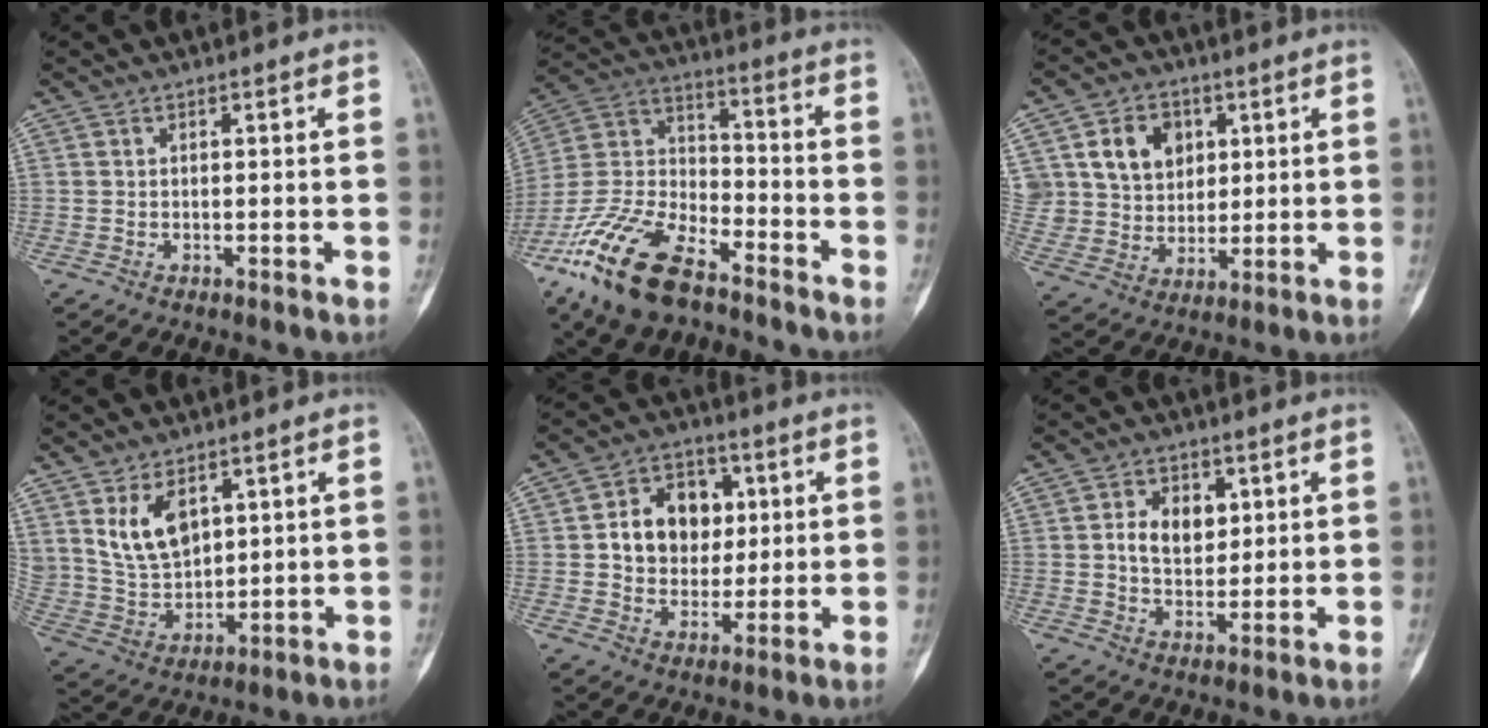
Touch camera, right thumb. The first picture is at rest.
{"total": 20.0, "force": [-12.9, 8.6, 12.5], "torque": [-0.257, 0.049, -0.247]}
{"total": 13.1, "force": [4.6, 10.8, 5.8], "torque": [-0.063, -0.005, 0.093]}
{"total": 10.1, "force": [4.7, 6.3, 6.4], "torque": [-0.102, -0.023, 0.111]}
{"total": 12.3, "force": [2.1, 9.8, 7.1], "torque": [-0.062, 0.005, 0.035]}
{"total": 7.4, "force": [1.7, 5.2, 5.0], "torque": [-0.055, -0.007, 0.031]}